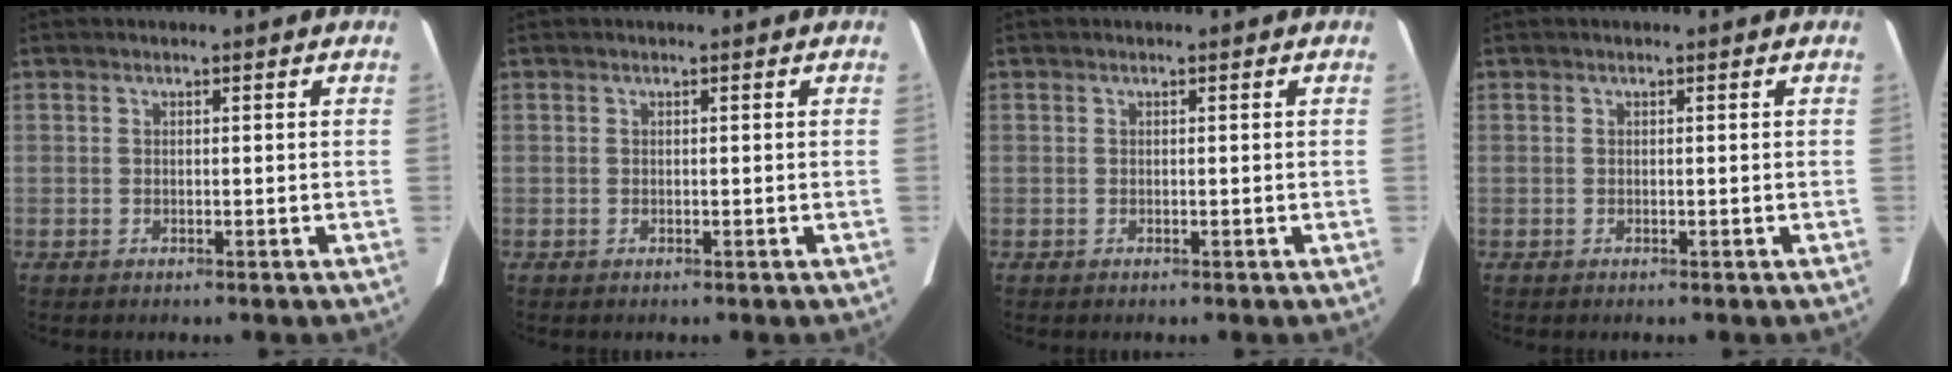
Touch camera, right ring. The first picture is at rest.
{"total": 0.0}
{"total": 0.0}
{"total": 0.0}